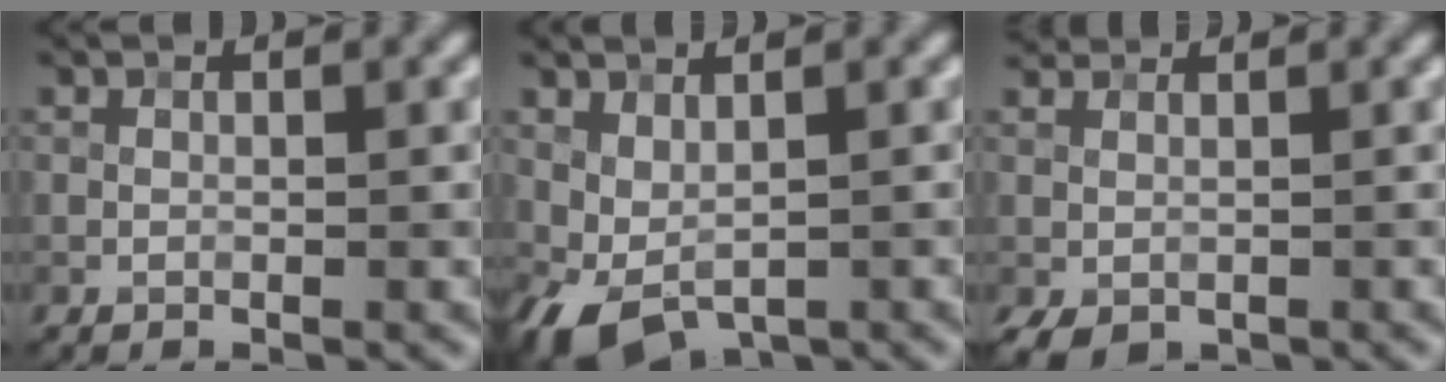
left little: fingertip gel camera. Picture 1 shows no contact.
{"total": 3.2, "force": [-0.2, 1.9, 2.6], "torque": [-0.051, -0.004, 0.003]}
{"total": 2.8, "force": [0.7, 2.2, 1.7], "torque": [-0.033, 0.004, 0.011]}